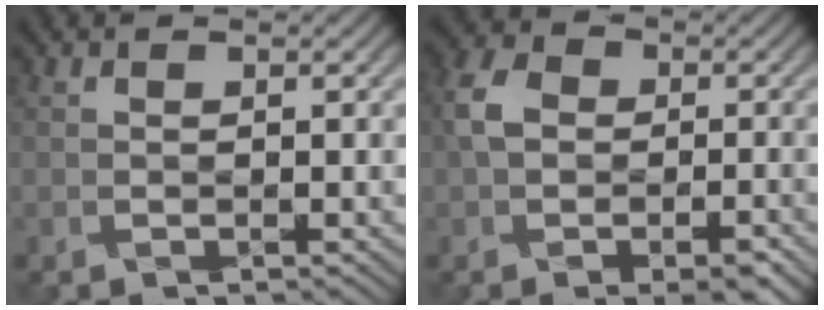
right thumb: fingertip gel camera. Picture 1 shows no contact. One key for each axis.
{"total": 6.0, "fx": -1.8, "fy": 4.3, "fz": 3.8, "tx": -0.072, "ty": -0.007, "tz": -0.040}